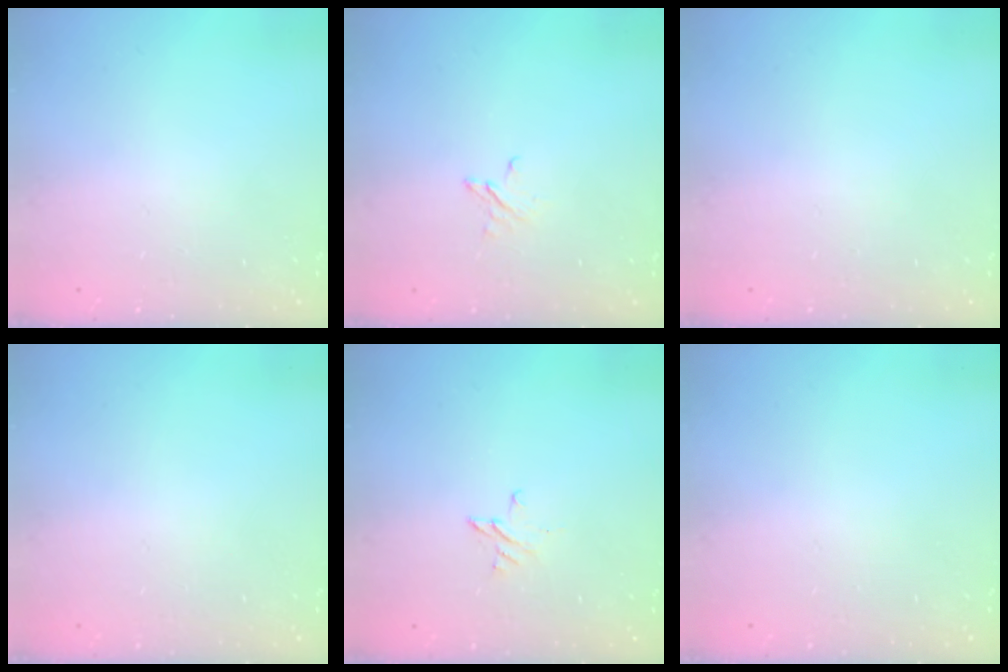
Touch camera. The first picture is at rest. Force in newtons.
{"total": 2.4, "press": 2.4, "slide": 0.2}
{"total": 0.0}
{"total": 0.0}
{"total": 2.3, "press": 2.3, "slide": 0.2}
{"total": 0.0}